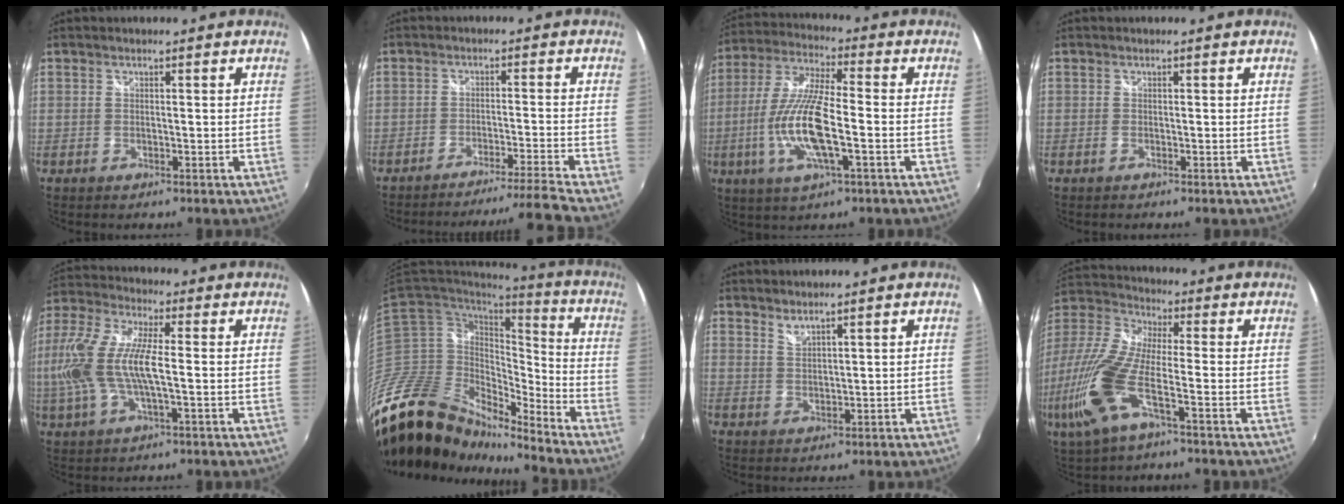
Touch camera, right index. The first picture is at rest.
{"total": 10.1, "force": [-9.0, -3.6, 2.8], "torque": [-0.050, 0.008, -0.140]}
{"total": 14.4, "force": [-3.4, 3.3, 13.6], "torque": [-0.277, -0.009, -0.066]}
{"total": 0.0}
{"total": 15.2, "force": [-0.9, 4.5, 14.5], "torque": [-0.289, 0.000, -0.021]}
{"total": 21.9, "force": [-17.6, 9.0, 9.4], "torque": [-0.193, -0.023, -0.326]}
{"total": 2.0, "force": [1.9, 0.2, 0.6], "torque": [-0.008, 0.002, 0.034]}
{"total": 16.1, "force": [-6.0, 4.2, 14.3], "torque": [-0.327, -0.017, -0.126]}